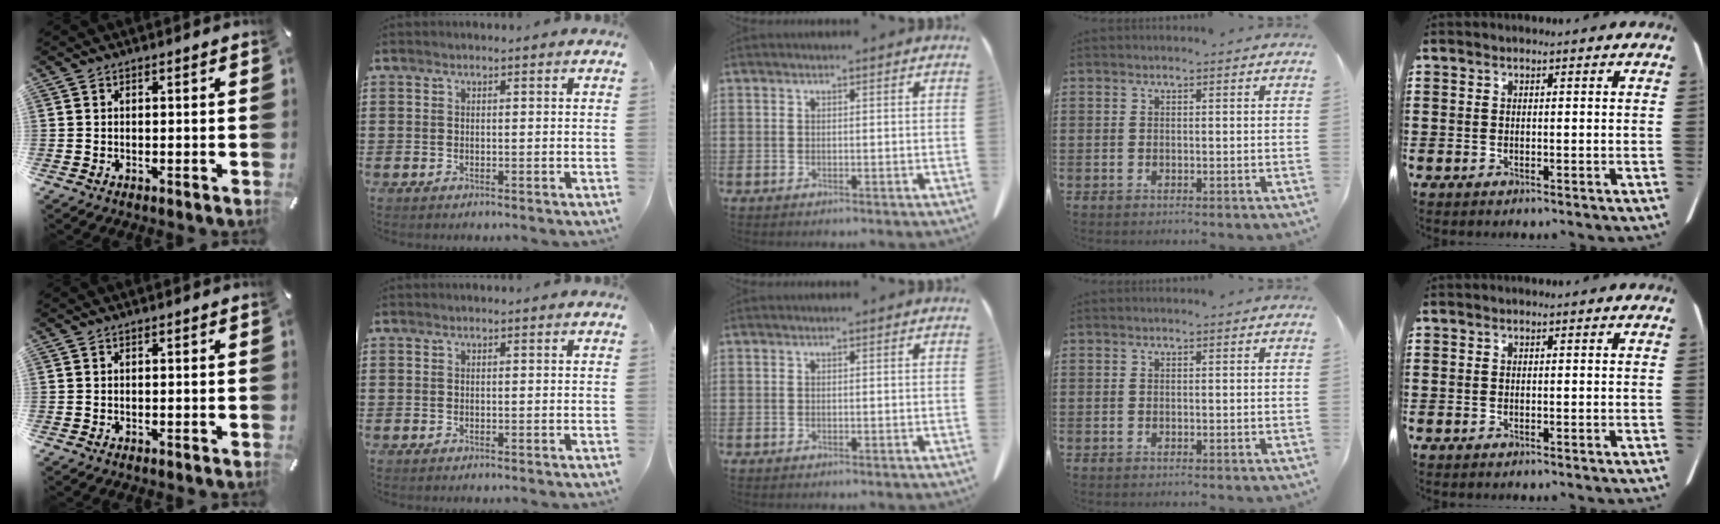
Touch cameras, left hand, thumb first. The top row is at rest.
{}